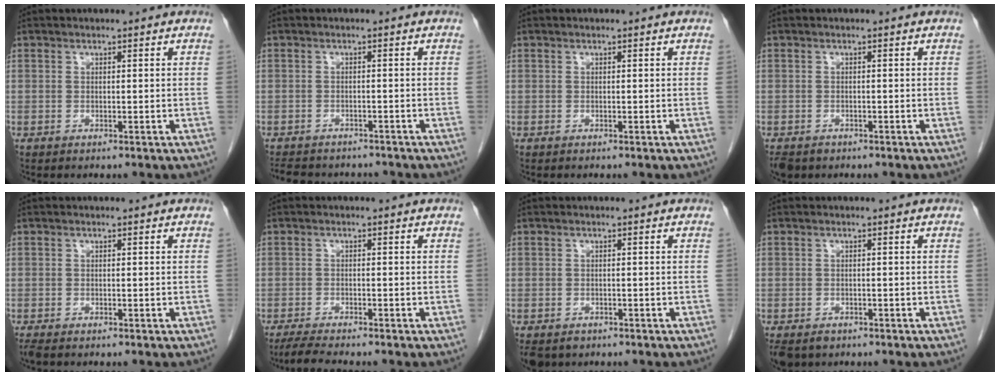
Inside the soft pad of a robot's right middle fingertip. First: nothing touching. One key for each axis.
{"total": 9.3, "fx": -8.3, "fy": 3.2, "fz": 2.8, "tx": -0.059, "ty": -0.001, "tz": -0.106}
{"total": 0.0}
{"total": 4.4, "fx": -3.0, "fy": 2.9, "fz": 1.4, "tx": -0.029, "ty": -0.004, "tz": -0.048}
{"total": 1.6, "fx": -1.3, "fy": 0.5, "fz": 0.8, "tx": -0.019, "ty": -0.007, "tz": -0.022}
{"total": 4.0, "fx": -3.5, "fy": -0.1, "fz": 1.9, "tx": -0.038, "ty": -0.014, "tz": -0.059}
{"total": 6.2, "fx": -3.8, "fy": 4.5, "fz": 2.1, "tx": -0.056, "ty": -0.009, "tz": -0.053}
{"total": 5.7, "fx": -3.6, "fy": 3.9, "fz": 2.1, "tx": -0.052, "ty": -0.008, "tz": -0.054}